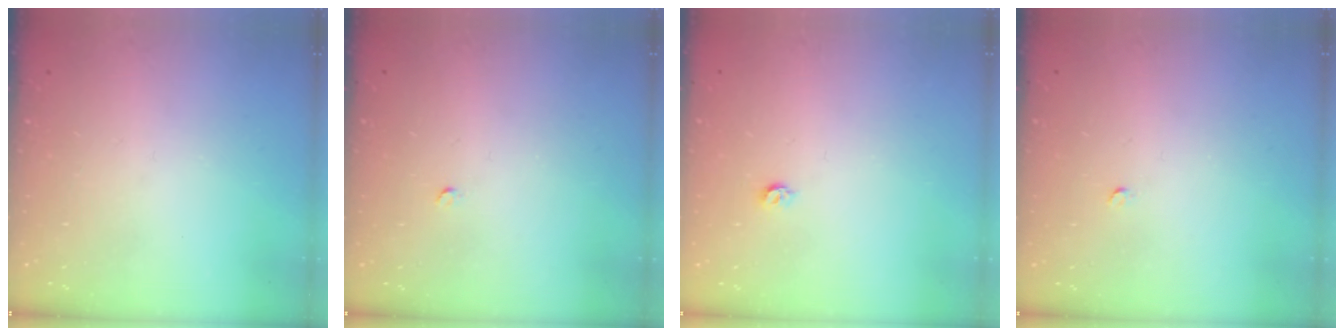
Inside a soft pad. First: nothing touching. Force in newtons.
{"total": 2.0, "press": 2.0, "slide": 0.3}
{"total": 3.0, "press": 3.0, "slide": 0.5}
{"total": 2.0, "press": 2.0, "slide": 0.3}